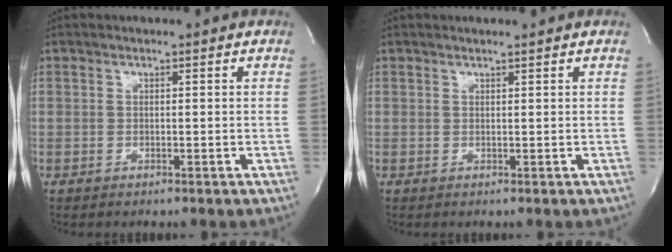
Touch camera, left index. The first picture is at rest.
{"total": 1.6, "force": [1.4, -0.2, 0.7], "torque": [-0.012, 0.008, 0.025]}